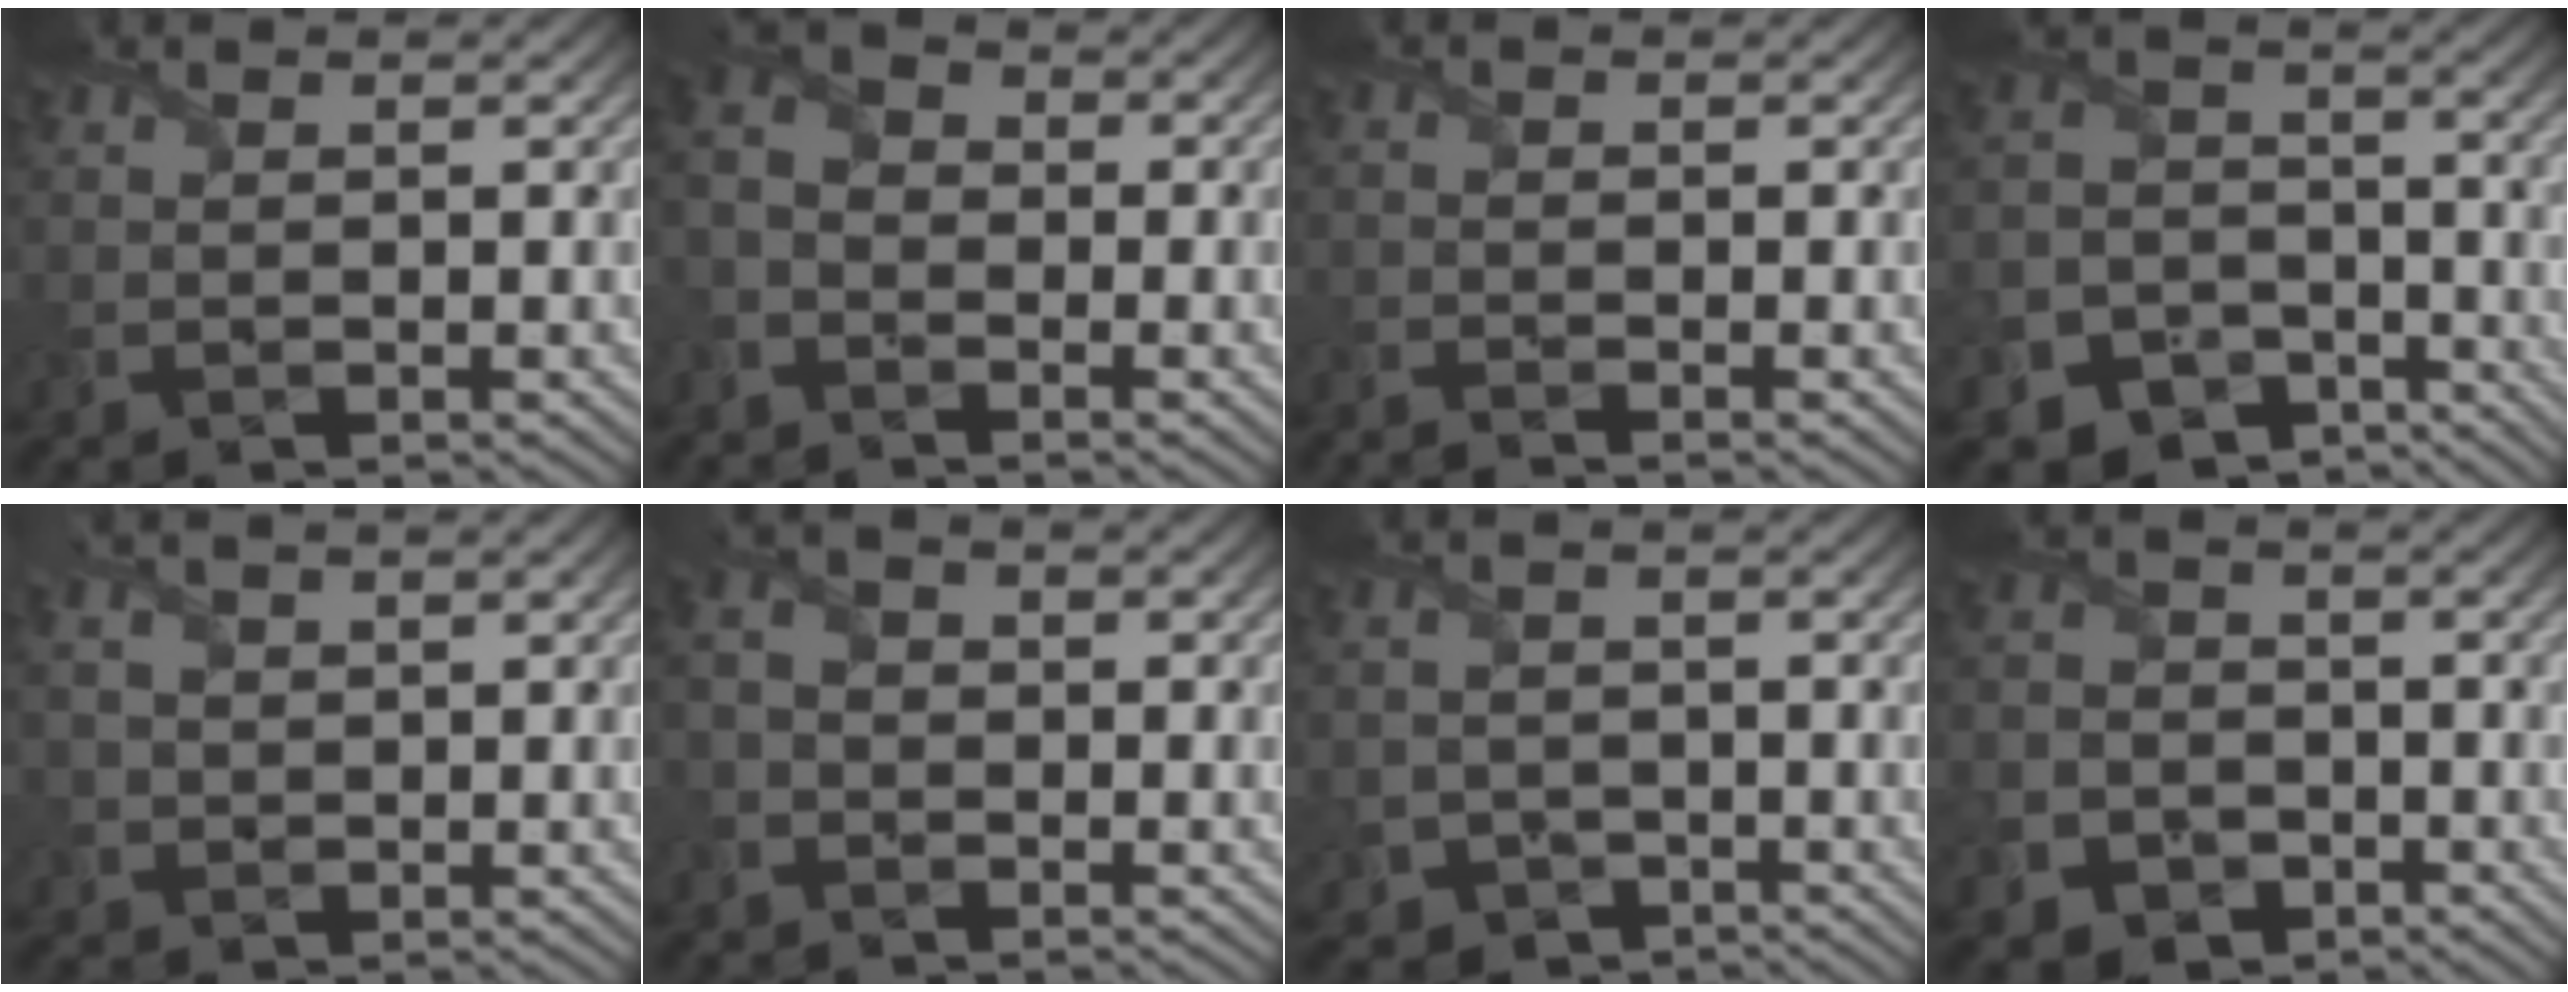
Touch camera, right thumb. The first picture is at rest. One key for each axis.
{"total": 5.1, "fx": -3.3, "fy": 3.1, "fz": 2.2, "tx": -0.056, "ty": -0.002, "tz": -0.074}
{"total": 2.2, "fx": -2.0, "fy": -0.1, "fz": 0.8, "tx": -0.020, "ty": -0.005, "tz": -0.047}
{"total": 10.7, "fx": -7.5, "fy": 6.7, "fz": 3.5, "tx": -0.095, "ty": -0.029, "tz": -0.128}
{"total": 3.1, "fx": 0.9, "fy": 1.9, "fz": 2.3, "tx": -0.059, "ty": 0.003, "tz": 0.020}
{"total": 2.6, "fx": -1.6, "fy": 1.6, "fz": 1.2, "tx": -0.025, "ty": 0.006, "tz": -0.039}
{"total": 5.2, "fx": -3.3, "fy": 3.8, "fz": 1.0, "tx": -0.027, "ty": -0.015, "tz": -0.065}
{"total": 6.8, "fx": -3.8, "fy": 5.3, "fz": 1.9, "tx": -0.057, "ty": -0.023, "tz": -0.085}